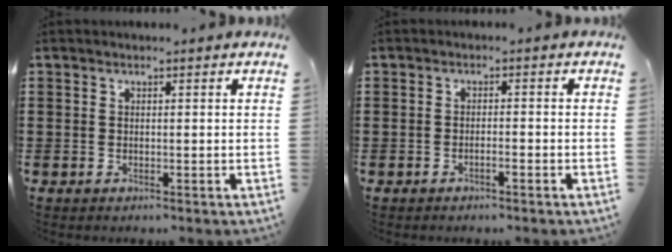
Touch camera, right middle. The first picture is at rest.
{"total": 1.2, "force": [-0.9, 0.1, 0.7], "torque": [-0.015, -0.003, -0.017]}